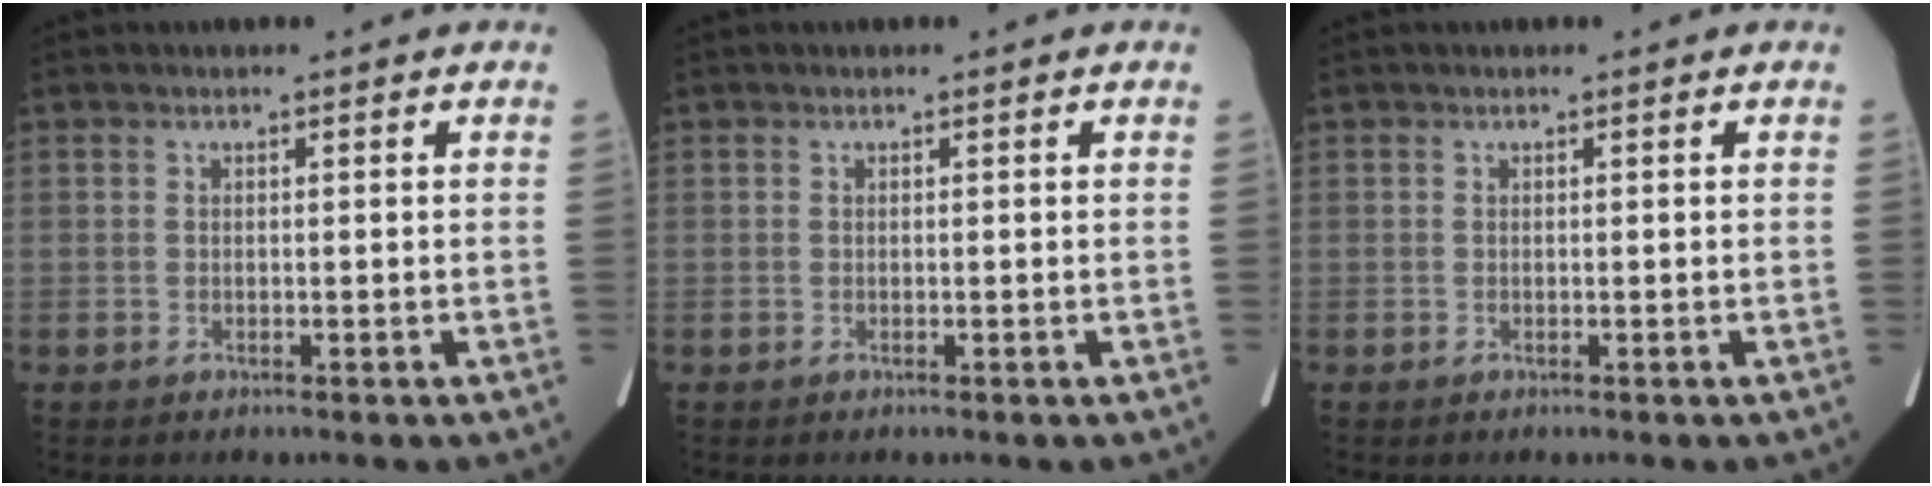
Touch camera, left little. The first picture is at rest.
{"total": 0.0}
{"total": 0.0}